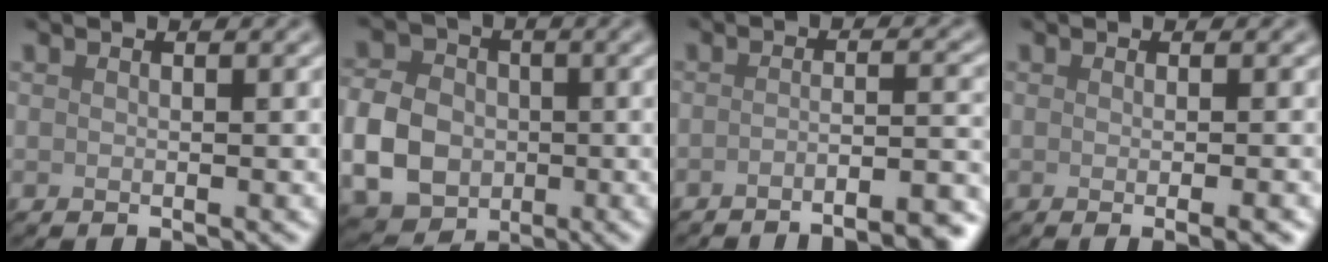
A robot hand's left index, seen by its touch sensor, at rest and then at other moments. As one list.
[{"total": 6.4, "force": [-1.3, 5.2, 3.5], "torque": [-0.075, 0.002, -0.038]}, {"total": 5.9, "force": [-4.2, 1.3, 3.9], "torque": [-0.040, 0.011, -0.057]}, {"total": 3.3, "force": [-0.6, 1.0, 3.1], "torque": [-0.020, 0.000, -0.006]}]